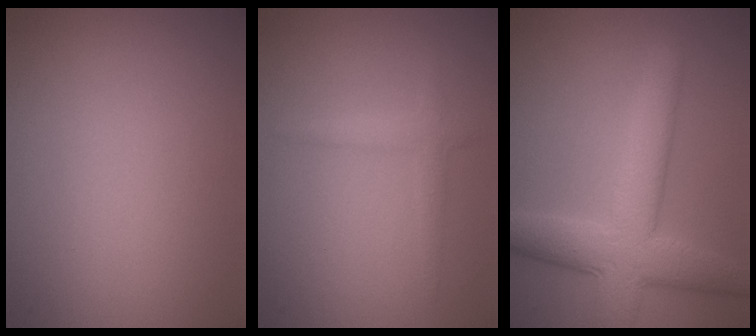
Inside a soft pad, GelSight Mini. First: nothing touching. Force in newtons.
{"total": 1.5, "press": 1.5, "slide": 0.0}
{"total": 6.8, "press": 6.8, "slide": 0.3}